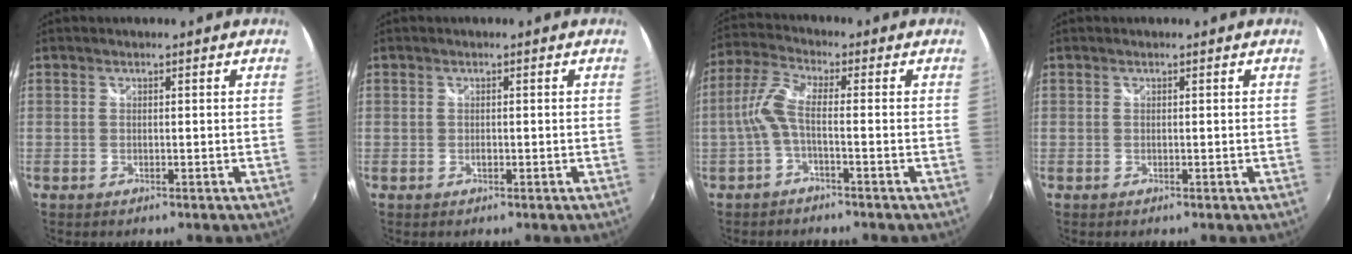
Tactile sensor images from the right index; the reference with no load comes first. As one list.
[{"total": 0.0}, {"total": 5.3, "force": [-1.5, 0.9, 5.0], "torque": [-0.122, 0.010, -0.031]}, {"total": 0.0}]